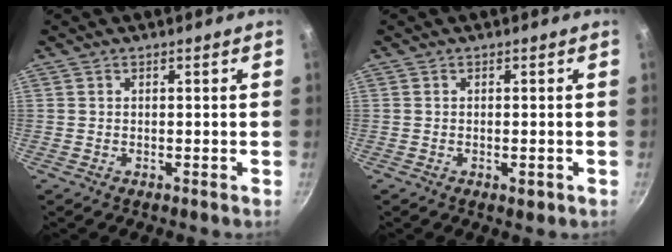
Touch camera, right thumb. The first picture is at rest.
{"total": 1.7, "force": [-0.6, 0.7, 1.4], "torque": [-0.023, -0.001, -0.009]}